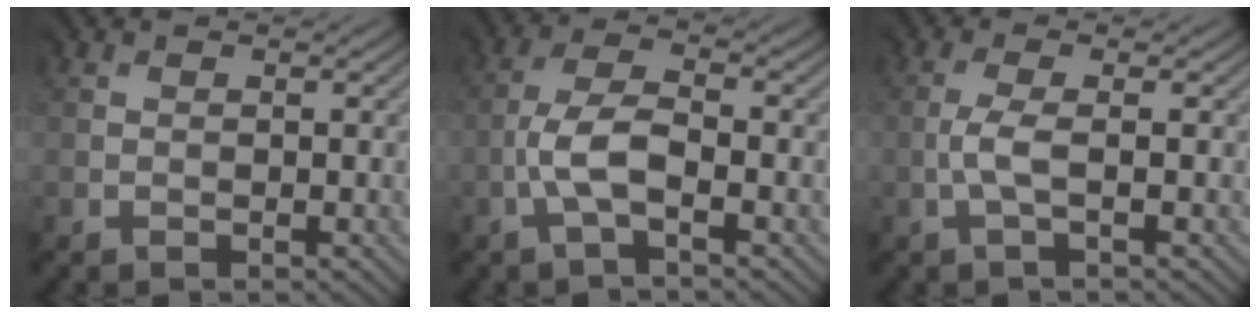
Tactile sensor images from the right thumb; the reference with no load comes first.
{"total": 3.3, "force": [-1.8, 0.5, 2.7], "torque": [-0.066, 0.009, -0.042]}
{"total": 1.7, "force": [-0.8, -0.3, 1.5], "torque": [-0.043, 0.006, -0.021]}